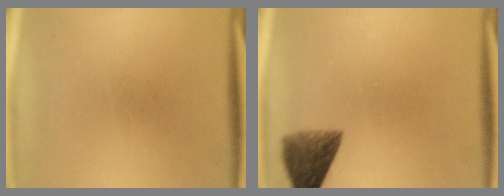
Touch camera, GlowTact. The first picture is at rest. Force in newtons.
{"total": 6.3}